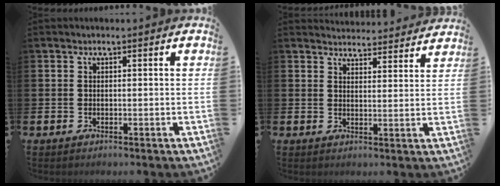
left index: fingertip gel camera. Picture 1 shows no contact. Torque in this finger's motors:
{"motor_torque": [0.89, -1.25, 0.32, 0.01]}